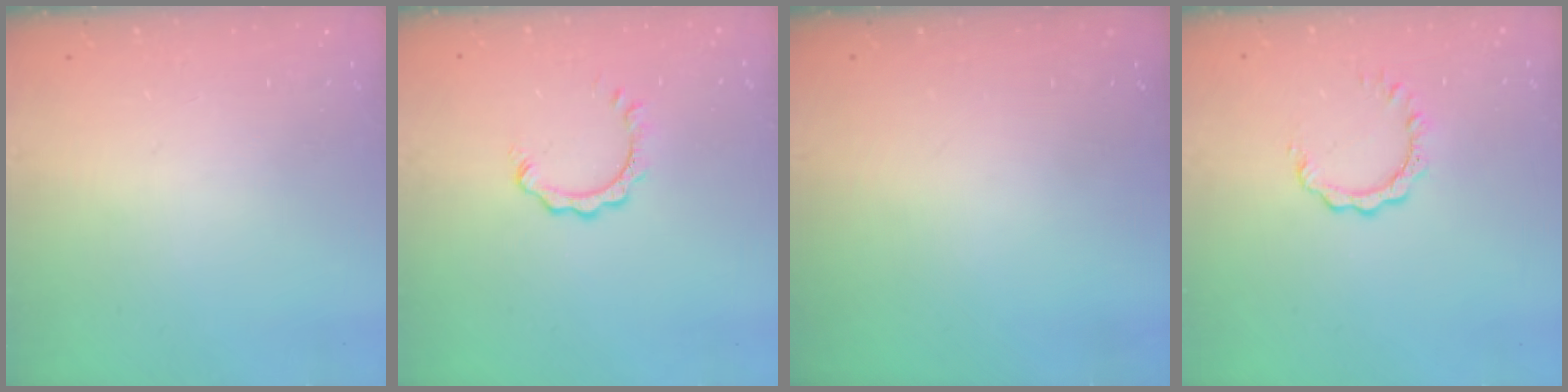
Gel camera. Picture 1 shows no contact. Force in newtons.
{"total": 3.3, "press": 3.3, "slide": 0.4}
{"total": 0.0}
{"total": 3.2, "press": 3.2, "slide": 0.1}